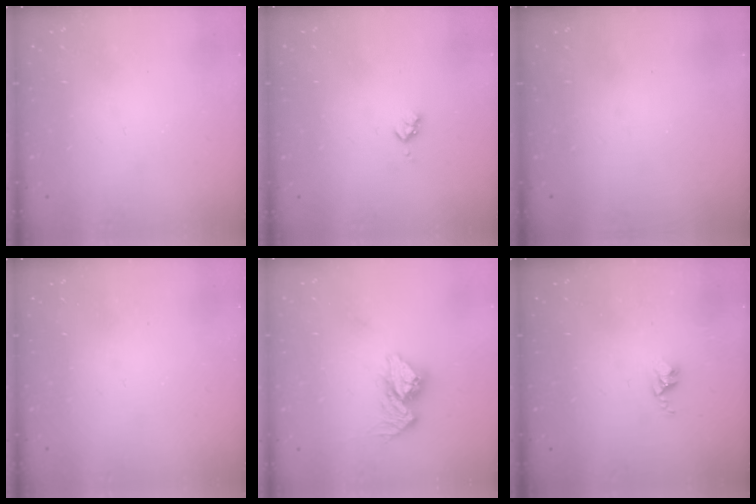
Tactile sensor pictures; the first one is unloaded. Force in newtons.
{"total": 3.2, "press": 3.2, "slide": 0.4}
{"total": 0.0}
{"total": 0.0}
{"total": 10.7, "press": 10.6, "slide": 0.9}
{"total": 2.6, "press": 2.6, "slide": 0.4}